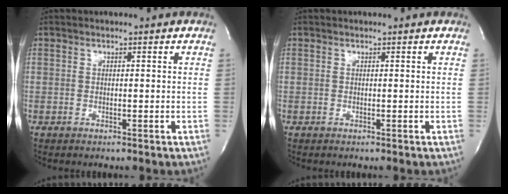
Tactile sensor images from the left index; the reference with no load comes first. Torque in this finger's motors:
{"motor_torque": [-0.14, -0.03, 0.00, -0.01]}